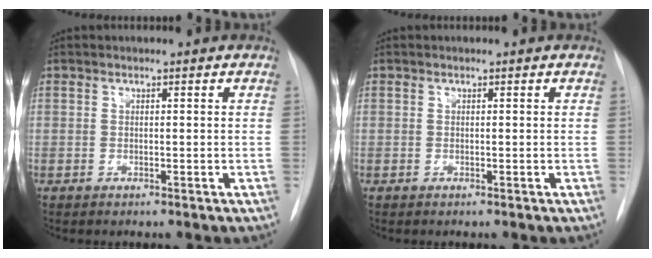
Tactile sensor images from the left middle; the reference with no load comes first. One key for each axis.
{"total": 0.0}